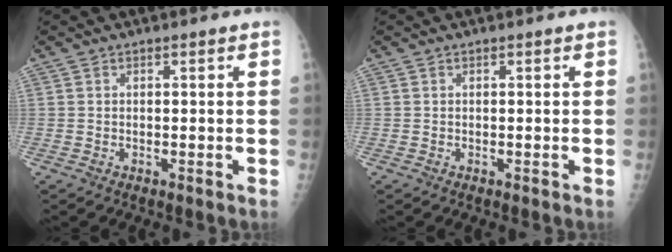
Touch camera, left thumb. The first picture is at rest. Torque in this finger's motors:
{"motor_torque": [0.00, 0.00, 0.00, 0.00, 0.00]}